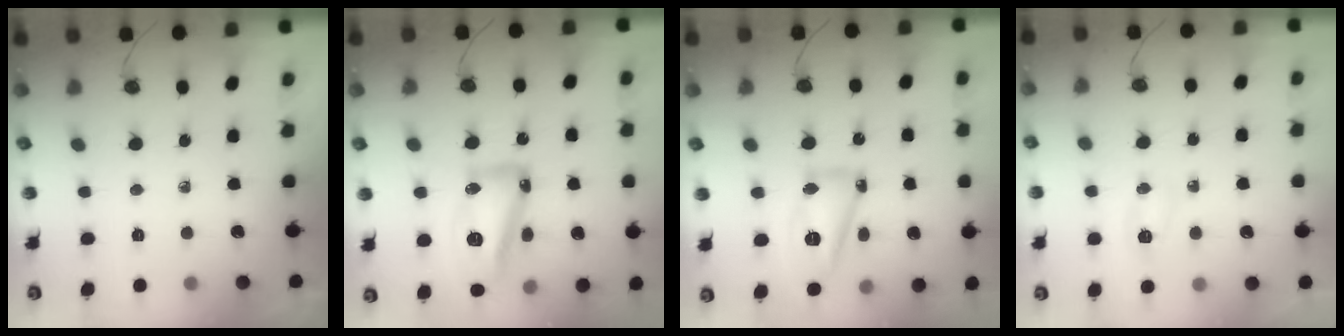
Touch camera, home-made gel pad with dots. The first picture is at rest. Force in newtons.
{"total": 14.7, "press": 14.6, "slide": 1.8}
{"total": 13.0, "press": 12.9, "slide": 1.5}
{"total": 18.2, "press": 7.5, "slide": 16.6}